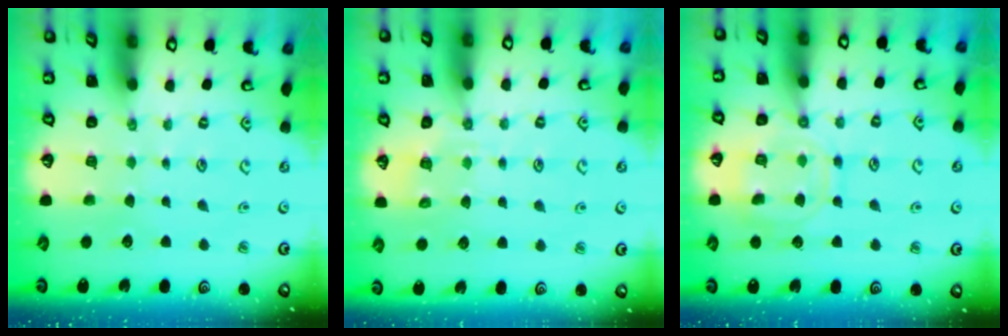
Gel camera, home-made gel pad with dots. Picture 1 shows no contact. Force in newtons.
{"total": 5.9, "press": 5.8, "slide": 1.0}
{"total": 11.8, "press": 11.7, "slide": 1.1}